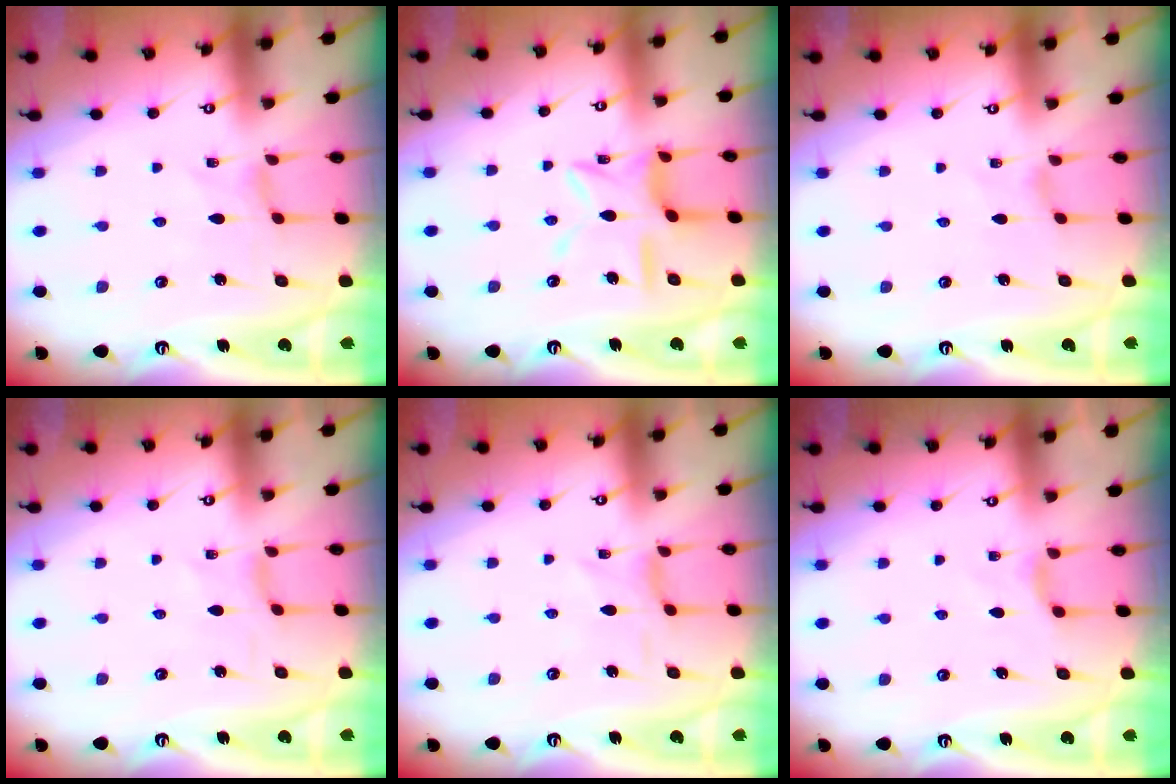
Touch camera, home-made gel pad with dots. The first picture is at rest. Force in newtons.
{"total": 11.0, "press": 11.0, "slide": 0.8}
{"total": 0.0}
{"total": 2.0, "press": 2.0, "slide": 0.3}
{"total": 1.8, "press": 1.7, "slide": 0.4}
{"total": 3.0, "press": 2.9, "slide": 0.5}